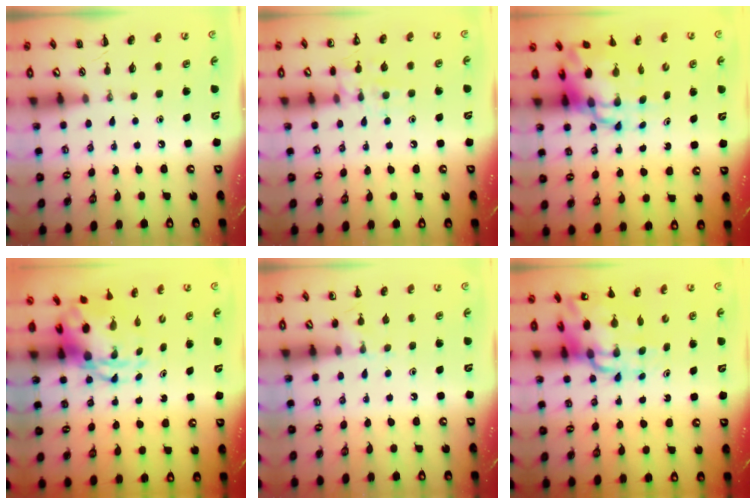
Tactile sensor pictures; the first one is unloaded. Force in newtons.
{"total": 9.8, "press": 9.8, "slide": 1.0}
{"total": 11.1, "press": 10.8, "slide": 2.9}
{"total": 6.3, "press": 6.0, "slide": 2.0}
{"total": 6.3, "press": 5.9, "slide": 2.1}
{"total": 14.4, "press": 13.8, "slide": 4.1}